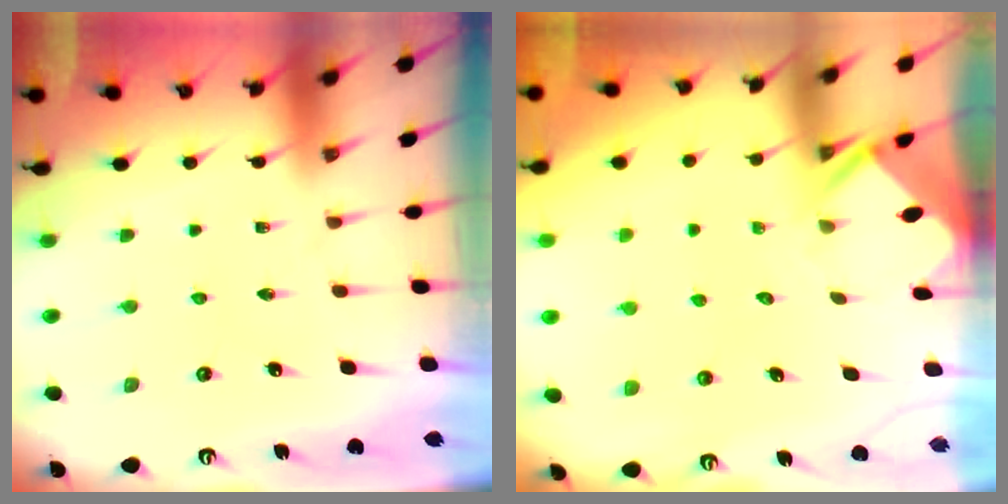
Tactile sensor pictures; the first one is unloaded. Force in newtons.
{"total": 2.7, "press": 2.7, "slide": 0.1}